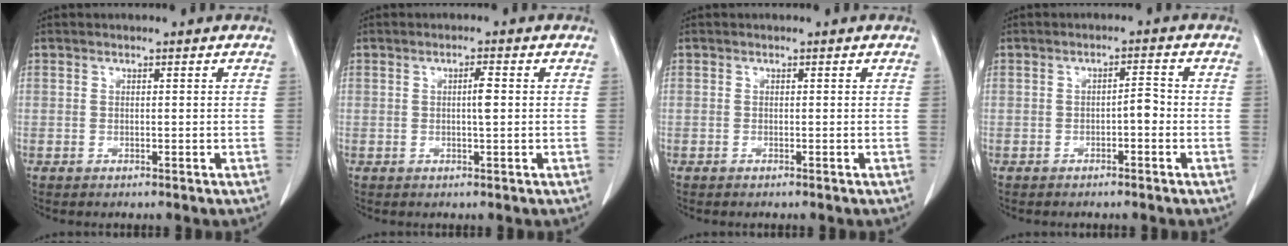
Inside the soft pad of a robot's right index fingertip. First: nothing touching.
{"total": 2.1, "force": [0.1, 0.2, 2.1], "torque": [-0.033, 0.002, 0.001]}
{"total": 0.0}
{"total": 2.2, "force": [-0.8, 0.6, 2.0], "torque": [-0.026, 0.006, -0.013]}